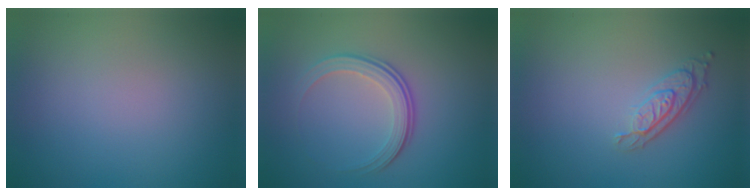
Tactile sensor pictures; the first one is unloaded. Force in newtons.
{"total": 3.6, "press": 2.4, "slide": 2.7}
{"total": 2.9, "press": 2.0, "slide": 2.0}